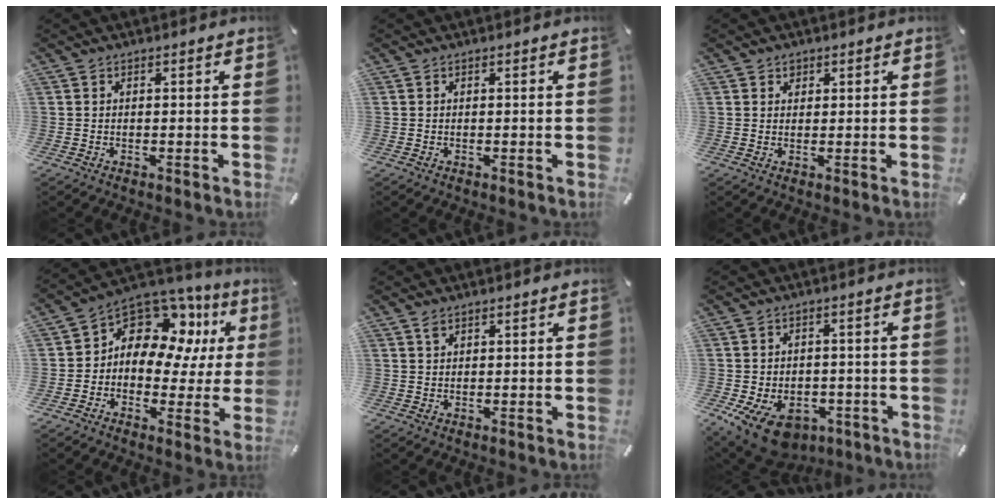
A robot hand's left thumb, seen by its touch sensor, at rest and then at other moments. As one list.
[{"total": 0.0}, {"total": 1.3, "force": [0.7, 1.1, 0.1], "torque": [0.005, -0.001, 0.010]}, {"total": 13.4, "force": [5.4, 9.4, 8.0], "torque": [-0.144, -0.038, 0.098]}, {"total": 1.4, "force": [0.9, 0.6, 0.8], "torque": [-0.017, -0.001, 0.017]}, {"total": 10.9, "force": [-5.7, 7.0, 6.1], "torque": [-0.124, 0.036, -0.099]}]